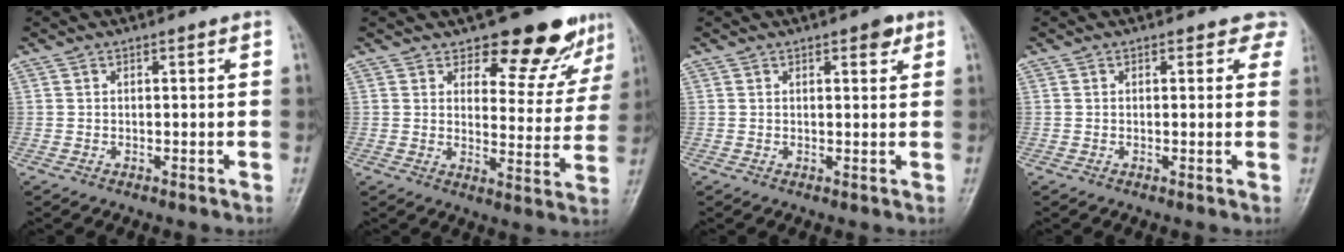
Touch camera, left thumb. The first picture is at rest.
{"total": 11.6, "force": [9.4, 4.9, 4.7], "torque": [-0.021, -0.077, 0.116]}
{"total": 2.6, "force": [1.5, 1.1, 1.8], "torque": [-0.016, -0.005, 0.018]}
{"total": 3.1, "force": [2.5, 1.9, 0.4], "torque": [0.031, -0.010, 0.006]}